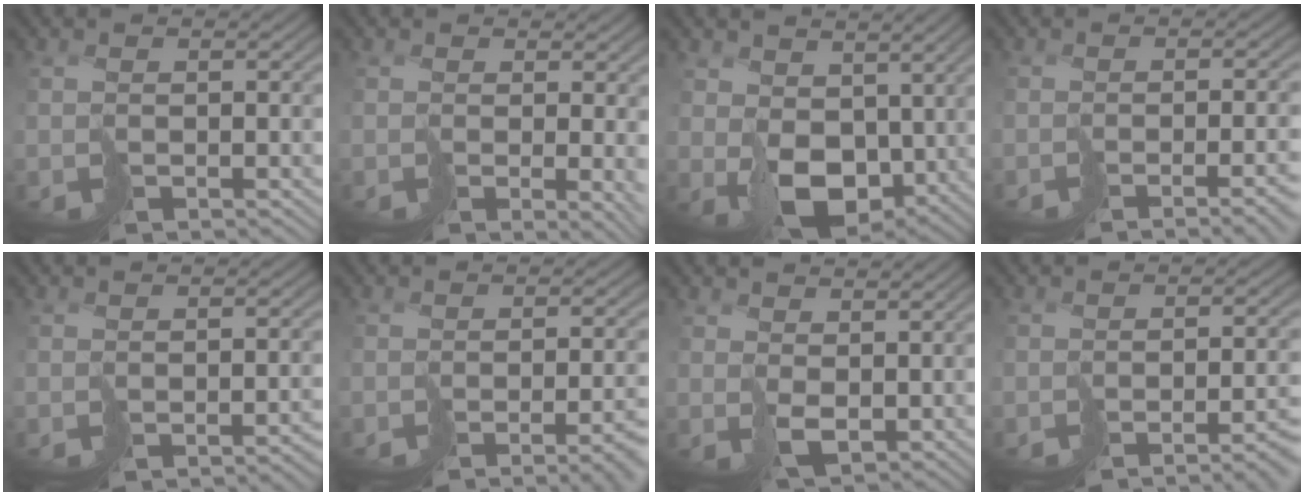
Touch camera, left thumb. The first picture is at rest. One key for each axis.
{"total": 3.9, "fx": 0.8, "fy": 1.4, "fz": 3.6, "tx": -0.063, "ty": -0.011, "tz": 0.027}
{"total": 8.9, "fx": 2.1, "fy": 6.2, "fz": 5.9, "tx": -0.145, "ty": -0.017, "tz": 0.043}
{"total": 5.1, "fx": -3.0, "fy": 0.6, "fz": 4.1, "tx": -0.032, "ty": -0.014, "tz": -0.032}
{"total": 2.1, "fx": -1.7, "fy": 0.6, "fz": 1.1, "tx": -0.002, "ty": 0.001, "tz": -0.025}
{"total": 5.4, "fx": -3.5, "fy": 0.6, "fz": 4.1, "tx": -0.037, "ty": -0.014, "tz": -0.040}
{"total": 3.7, "fx": 2.9, "fy": 1.7, "fz": 1.5, "tx": -0.039, "ty": -0.004, "tz": 0.062}
{"total": 5.3, "fx": -3.9, "fy": 0.4, "fz": 3.5, "tx": -0.030, "ty": -0.010, "tz": -0.048}